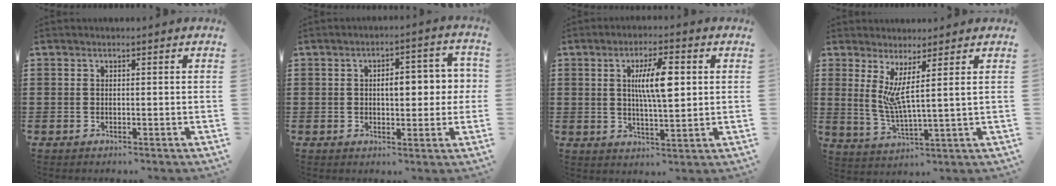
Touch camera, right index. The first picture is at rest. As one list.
[{"total": 6.3, "force": [0.3, 3.1, 5.5], "torque": [-0.076, -0.001, -0.005]}, {"total": 7.9, "force": [1.6, 2.2, 7.4], "torque": [-0.137, 0.007, 0.022]}, {"total": 5.7, "force": [2.6, 0.2, 5.0], "torque": [-0.111, -0.013, 0.043]}]